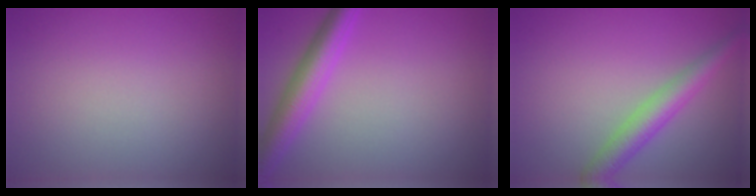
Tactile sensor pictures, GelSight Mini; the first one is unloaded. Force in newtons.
{"total": 4.3, "press": 4.3, "slide": 0.2}
{"total": 3.6, "press": 3.6, "slide": 0.1}